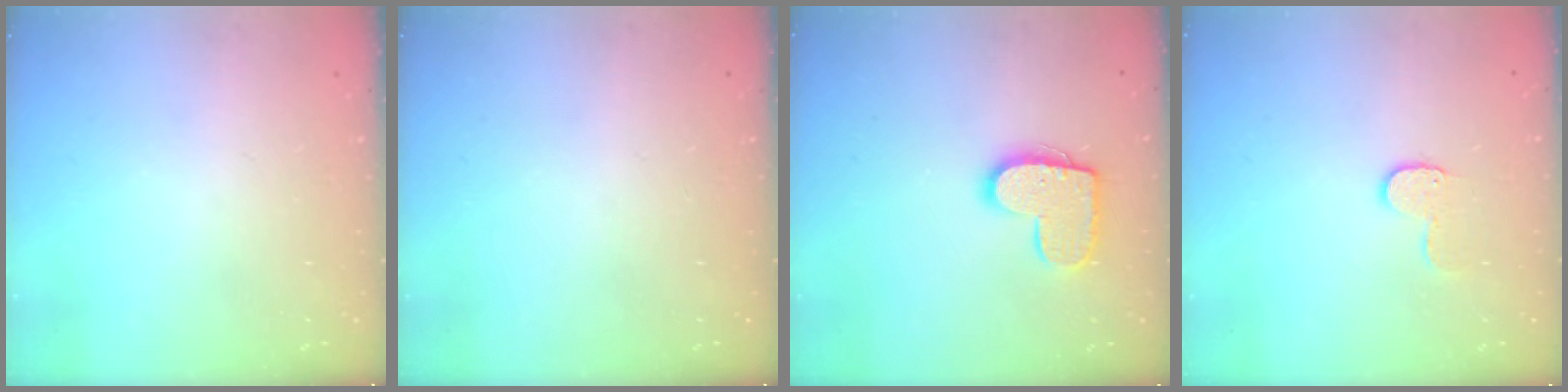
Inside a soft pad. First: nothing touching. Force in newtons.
{"total": 0.0}
{"total": 12.4, "press": 12.4, "slide": 0.6}
{"total": 6.5, "press": 6.4, "slide": 0.4}